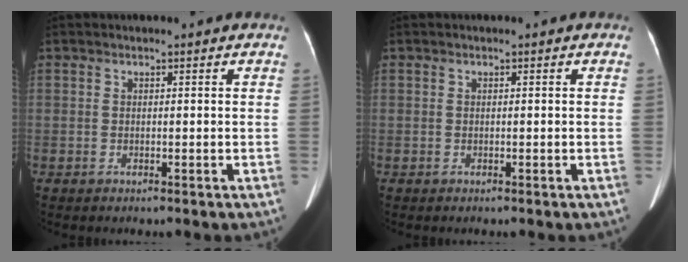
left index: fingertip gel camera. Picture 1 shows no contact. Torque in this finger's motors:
{"motor_torque": [0.06, 0.06, 0.00, 0.00]}